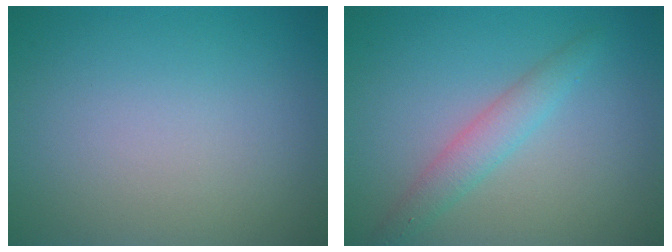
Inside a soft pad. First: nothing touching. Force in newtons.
{"total": 2.3, "press": 2.3, "slide": 0.1}